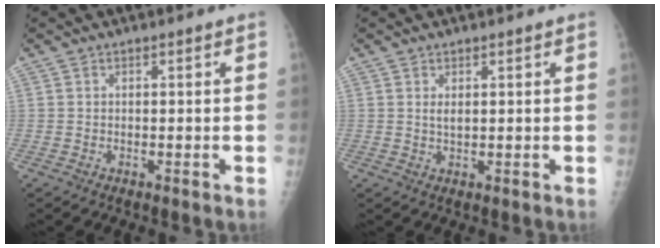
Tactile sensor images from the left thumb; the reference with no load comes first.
{"total": 1.5, "force": [0.7, 0.6, 1.2], "torque": [-0.020, -0.006, 0.016]}